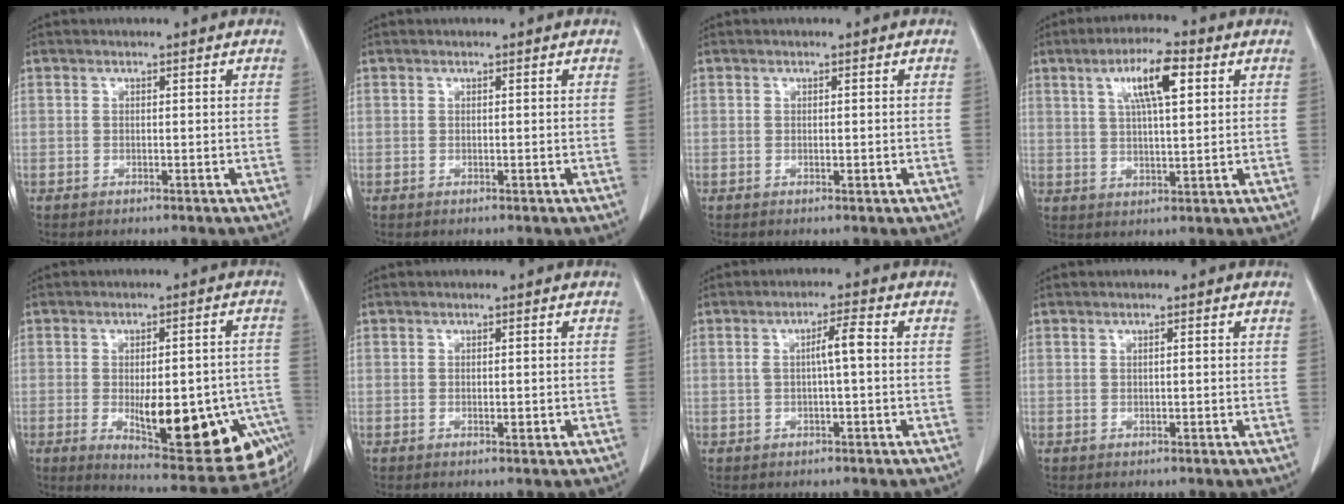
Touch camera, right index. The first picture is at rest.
{"total": 0.0}
{"total": 1.2, "force": [-0.2, 0.5, 1.0], "torque": [-0.024, -0.002, 0.000]}
{"total": 9.1, "force": [3.5, 2.0, 8.1], "torque": [-0.148, 0.014, 0.064]}
{"total": 21.2, "force": [-6.6, 7.2, 18.9], "torque": [-0.189, 0.006, -0.067]}
{"total": 1.6, "force": [-0.3, 0.7, 1.4], "torque": [-0.028, -0.002, 0.000]}
{"total": 4.0, "force": [0.3, 0.6, 3.9], "torque": [-0.073, 0.013, 0.006]}
{"total": 1.0, "force": [0.3, 0.3, 1.0], "torque": [-0.024, 0.005, 0.007]}